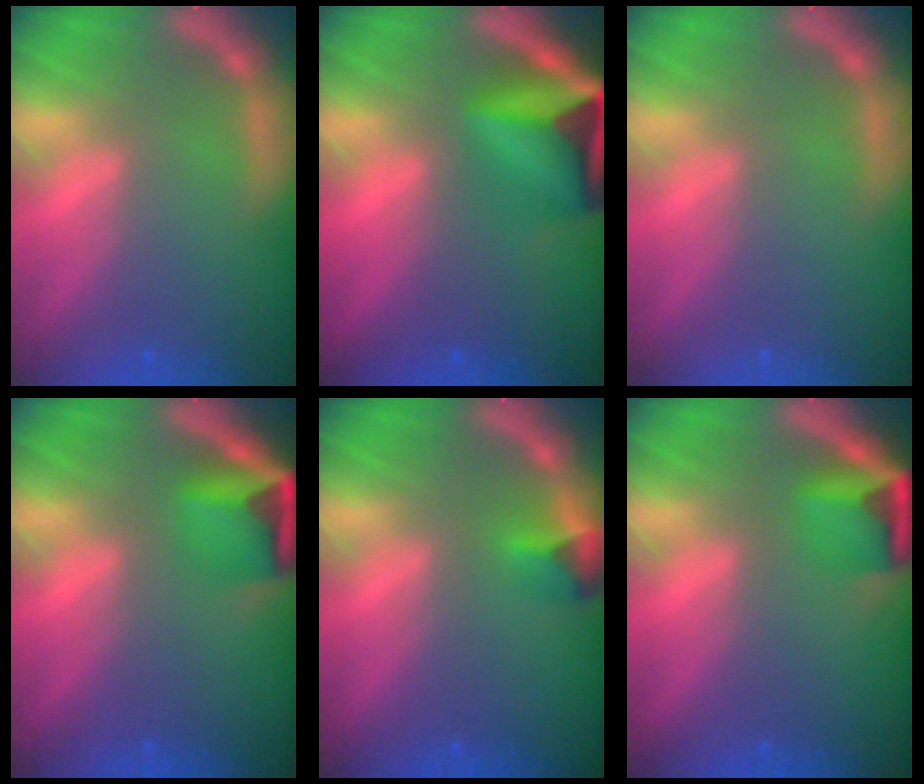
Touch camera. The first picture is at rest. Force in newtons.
{"total": 10.0}
{"total": 0.0}
{"total": 5.4}
{"total": 1.9}
{"total": 4.4}